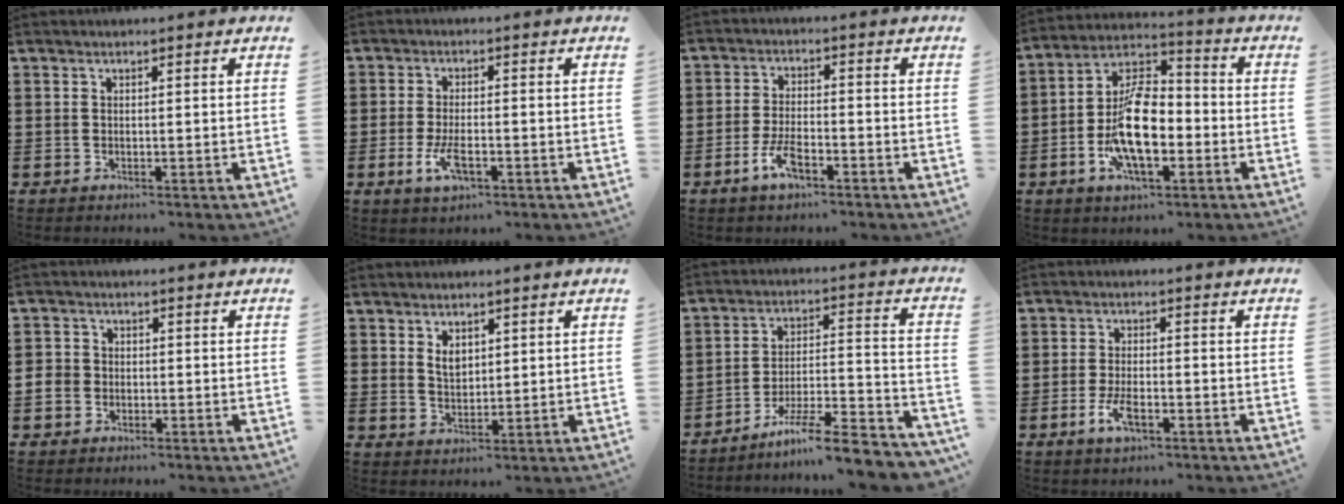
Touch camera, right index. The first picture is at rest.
{"total": 4.7, "force": [-1.7, 1.8, 4.0], "torque": [-0.087, -0.004, -0.033]}
{"total": 5.2, "force": [-2.9, 1.9, 3.9], "torque": [-0.091, 0.001, -0.059]}
{"total": 12.9, "force": [-3.7, 6.4, 10.6], "torque": [-0.227, 0.004, -0.067]}
{"total": 2.8, "force": [-1.2, 2.3, 1.0], "torque": [-0.035, 0.001, -0.027]}
{"total": 2.7, "force": [1.5, 1.7, 1.4], "torque": [-0.026, 0.001, 0.026]}
{"total": 9.5, "force": [-7.8, 0.3, 5.3], "torque": [-0.081, 0.006, -0.151]}
{"total": 4.5, "force": [-2.0, 1.8, 3.6], "torque": [-0.079, -0.003, -0.041]}